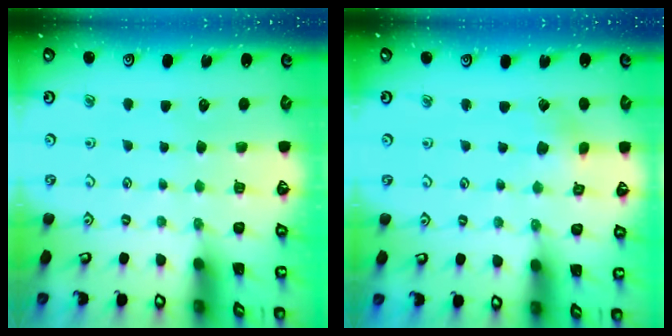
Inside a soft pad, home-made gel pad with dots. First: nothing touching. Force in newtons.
{"total": 1.9, "press": 1.9, "slide": 0.2}